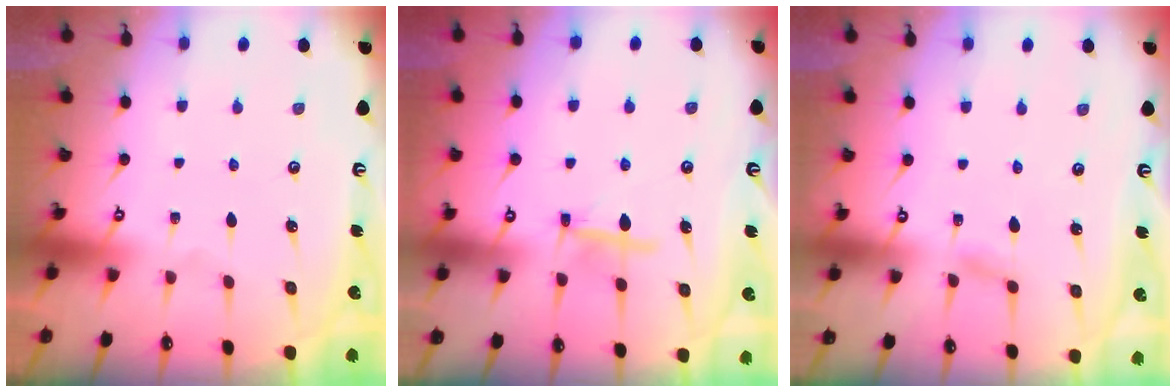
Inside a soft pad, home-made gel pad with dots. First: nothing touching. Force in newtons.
{"total": 6.1, "press": 6.1, "slide": 0.4}
{"total": 3.7, "press": 3.6, "slide": 0.4}